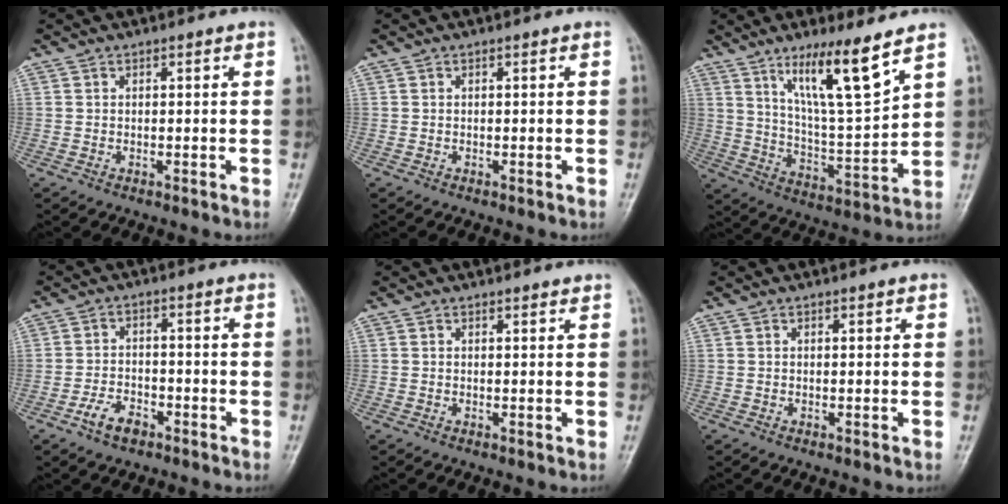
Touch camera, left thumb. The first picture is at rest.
{"total": 0.0}
{"total": 13.7, "force": [8.6, 1.7, 10.6], "torque": [-0.177, -0.060, 0.161]}
{"total": 4.8, "force": [-2.9, 2.7, 2.8], "torque": [-0.047, 0.020, -0.053]}
{"total": 0.9, "force": [0.9, 0.2, 0.2], "torque": [-0.002, -0.005, 0.013]}
{"total": 0.6, "force": [0.4, 0.2, 0.5], "torque": [-0.007, -0.001, 0.005]}